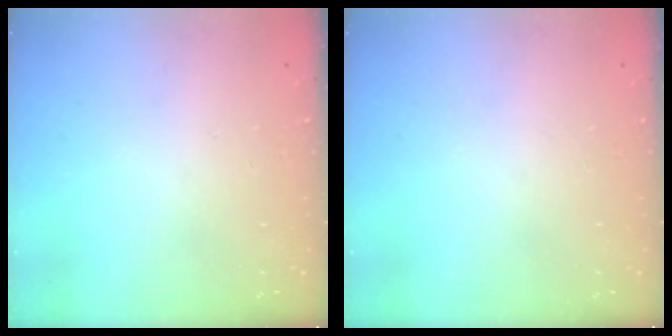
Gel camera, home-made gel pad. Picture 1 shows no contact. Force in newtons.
{"total": 0.0}